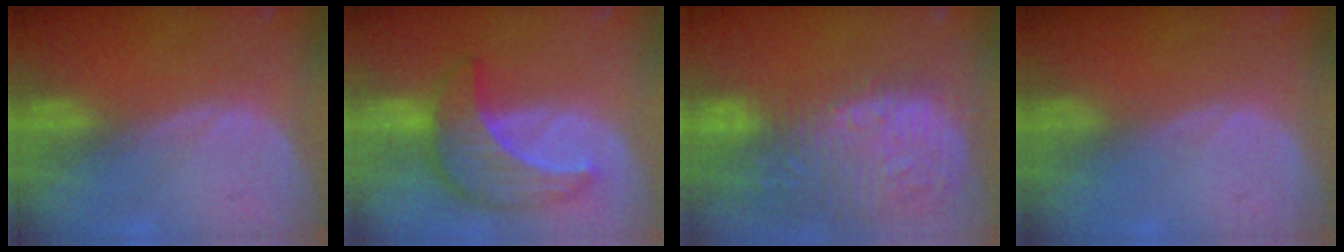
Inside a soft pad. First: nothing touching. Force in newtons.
{"total": 8.5, "press": 8.4, "slide": 0.5}
{"total": 15.8, "press": 12.9, "slide": 9.1}
{"total": 0.0}